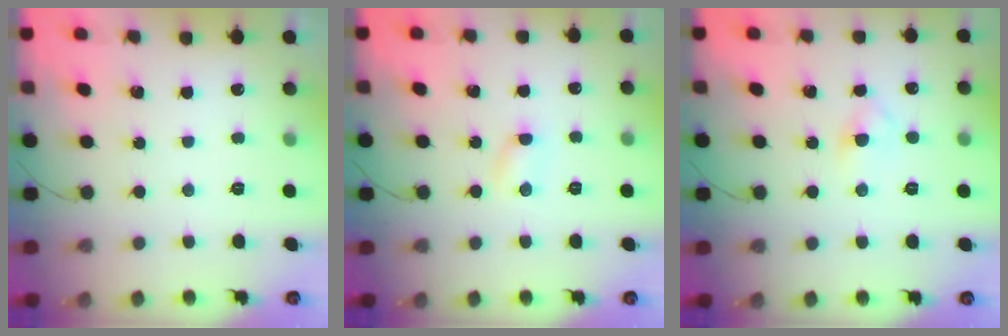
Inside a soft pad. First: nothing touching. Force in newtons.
{"total": 2.7, "press": 2.6, "slide": 0.8}
{"total": 2.8, "press": 2.7, "slide": 0.8}